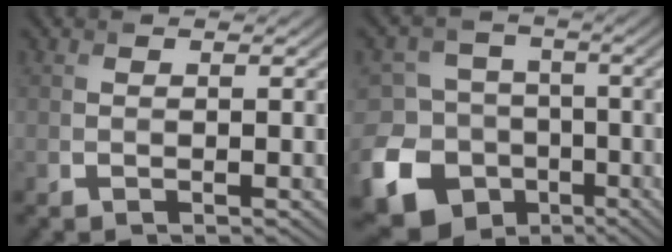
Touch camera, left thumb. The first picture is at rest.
{"total": 15.1, "force": [-7.3, 12.4, 4.4], "torque": [-0.132, -0.061, -0.136]}